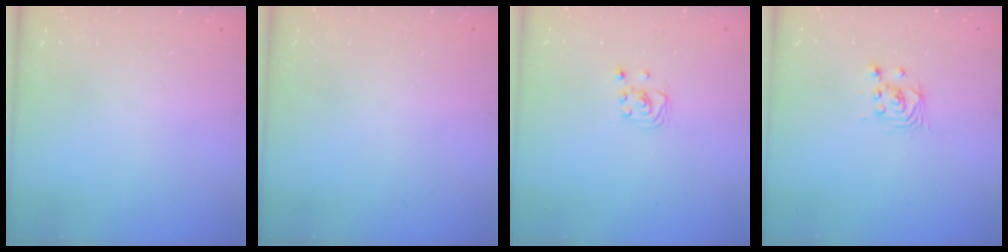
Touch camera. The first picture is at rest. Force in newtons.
{"total": 0.0}
{"total": 1.9, "press": 1.9, "slide": 0.1}
{"total": 2.6, "press": 2.6, "slide": 0.1}